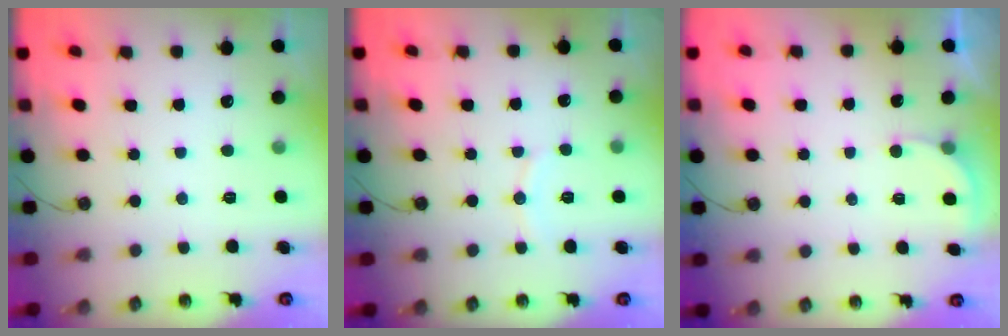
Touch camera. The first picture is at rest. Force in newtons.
{"total": 5.5, "press": 5.4, "slide": 0.5}
{"total": 2.7, "press": 2.7, "slide": 0.2}